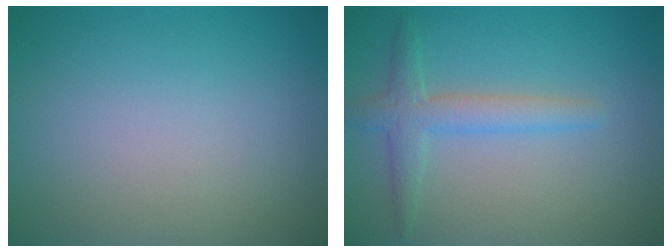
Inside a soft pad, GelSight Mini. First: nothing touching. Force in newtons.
{"total": 2.8, "press": 2.8, "slide": 0.2}